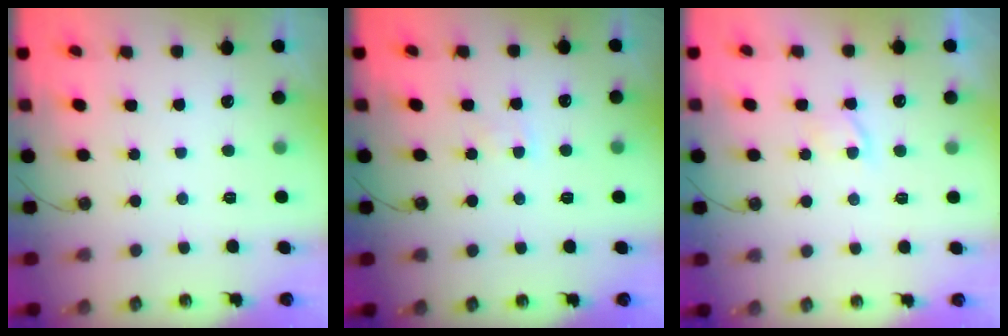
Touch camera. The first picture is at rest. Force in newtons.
{"total": 2.4, "press": 2.4, "slide": 0.4}
{"total": 2.1, "press": 2.1, "slide": 0.4}